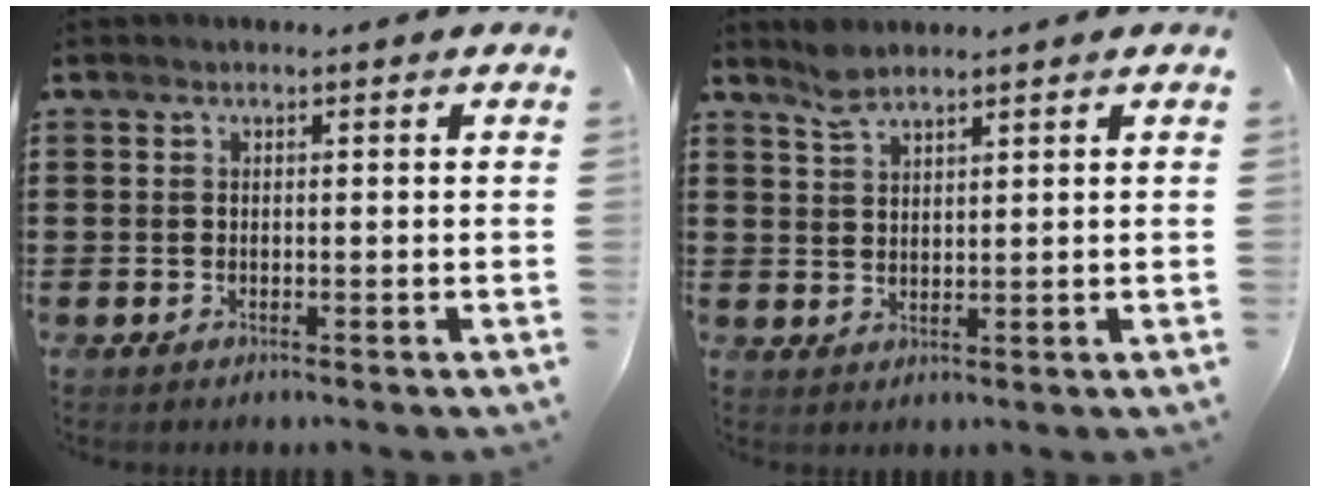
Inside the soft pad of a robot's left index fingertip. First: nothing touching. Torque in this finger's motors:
{"motor_torque": [0.05, 0.23, 0.03, 0.00]}